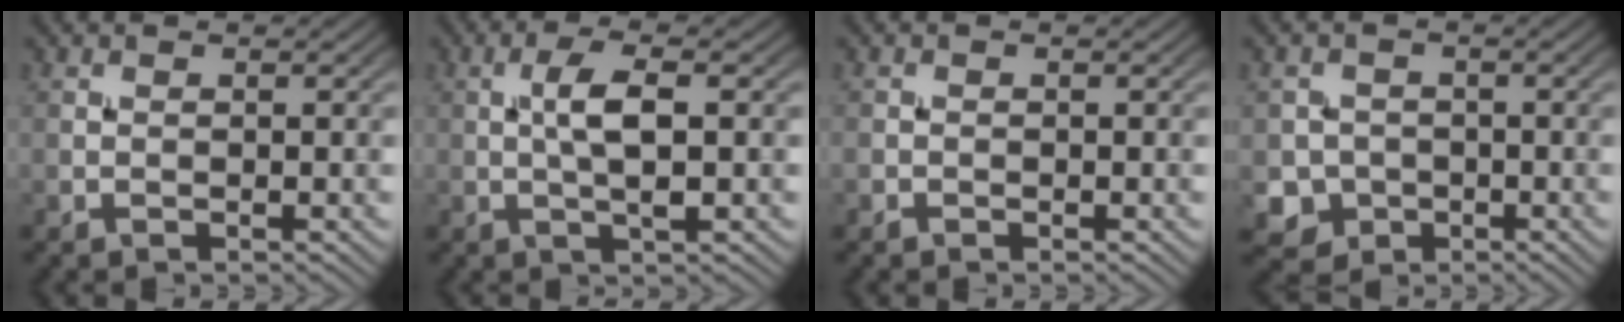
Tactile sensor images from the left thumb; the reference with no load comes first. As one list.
[{"total": 4.7, "force": [0.3, 1.2, 4.5], "torque": [-0.092, 0.008, 0.004]}, {"total": 0.6, "force": [-0.4, 0.4, 0.1], "torque": [-0.001, -0.003, -0.008]}, {"total": 4.3, "force": [-1.3, 4.0, 0.8], "torque": [-0.015, -0.008, -0.042]}]